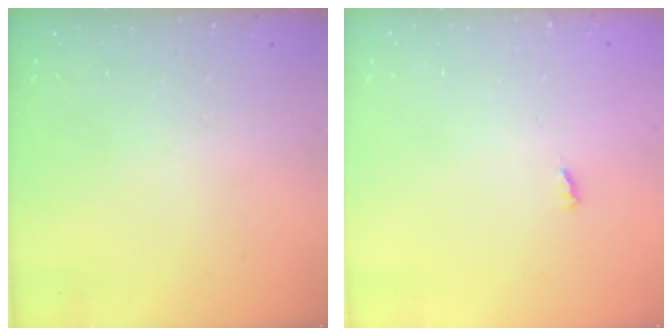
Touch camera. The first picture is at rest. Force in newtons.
{"total": 3.0, "press": 3.0, "slide": 0.0}